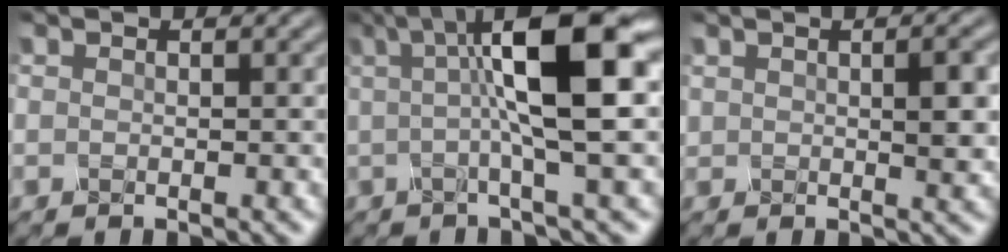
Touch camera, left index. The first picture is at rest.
{"total": 10.2, "force": [1.8, 1.8, 9.8], "torque": [-0.134, 0.015, 0.026]}
{"total": 2.5, "force": [0.5, 1.1, 2.2], "torque": [-0.037, 0.001, 0.013]}